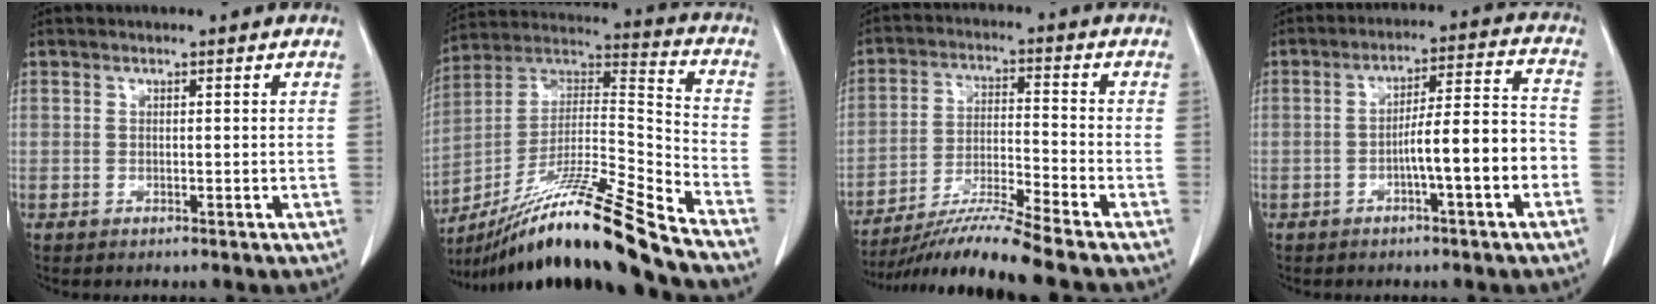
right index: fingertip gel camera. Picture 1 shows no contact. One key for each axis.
{"total": 22.6, "fx": -17.8, "fy": -1.5, "fz": 13.9, "tx": -0.242, "ty": -0.010, "tz": -0.322}
{"total": 10.9, "fx": -9.4, "fy": -2.2, "fz": 5.1, "tx": -0.090, "ty": -0.020, "tz": -0.171}
{"total": 9.5, "fx": -3.1, "fy": 0.6, "fz": 8.9, "tx": -0.140, "ty": 0.024, "tz": -0.047}